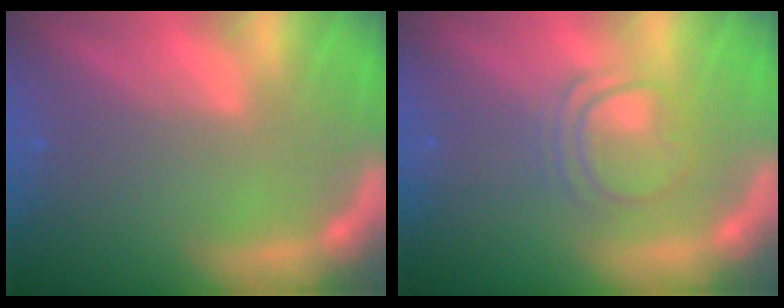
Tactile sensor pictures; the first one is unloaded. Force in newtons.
{"total": 4.0}